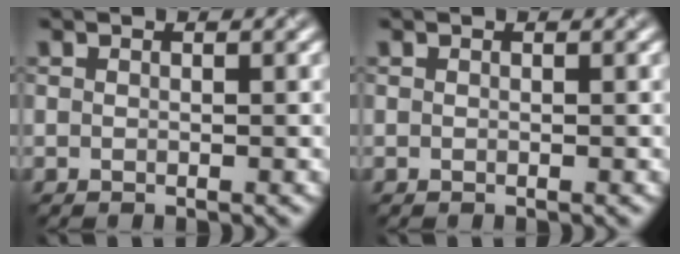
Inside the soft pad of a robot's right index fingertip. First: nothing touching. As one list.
[{"total": 0.0}]